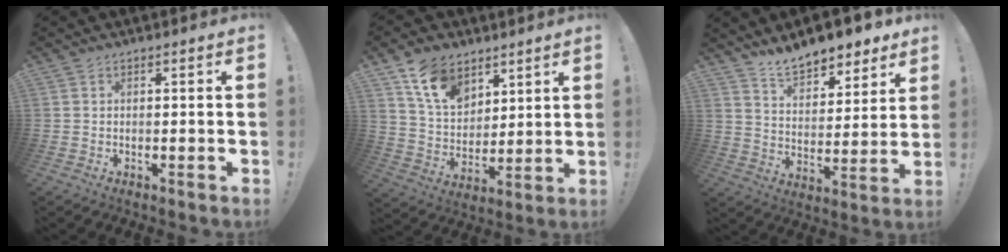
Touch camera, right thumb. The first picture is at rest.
{"total": 12.9, "force": [8.4, 8.4, 5.0], "torque": [-0.094, -0.044, 0.165]}
{"total": 11.1, "force": [10.0, 3.7, 3.3], "torque": [-0.064, -0.076, 0.183]}